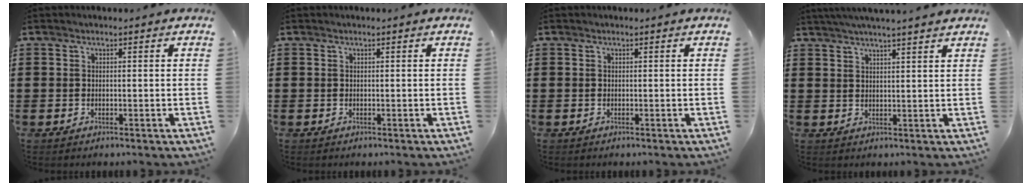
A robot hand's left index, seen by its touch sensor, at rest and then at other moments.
{"total": 0.0}
{"total": 0.0}
{"total": 3.2, "force": [2.9, -0.6, 1.1], "torque": [-0.029, -0.008, 0.051]}